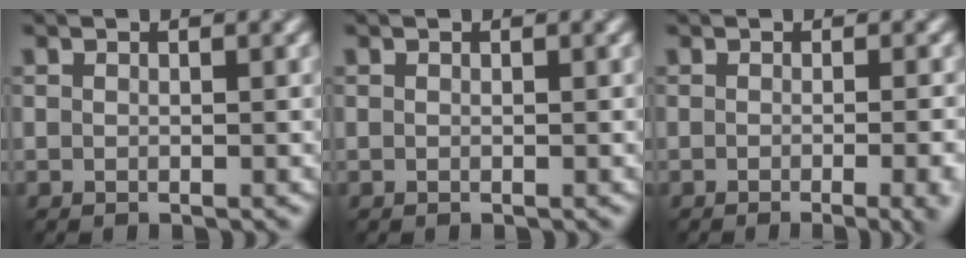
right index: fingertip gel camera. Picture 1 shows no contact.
{"total": 0.0}
{"total": 7.5, "force": [-2.3, 3.1, 6.4], "torque": [-0.027, 0.000, -0.017]}